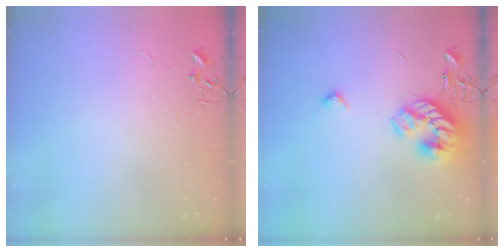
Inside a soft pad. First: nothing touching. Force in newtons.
{"total": 17.8, "press": 17.8, "slide": 0.7}